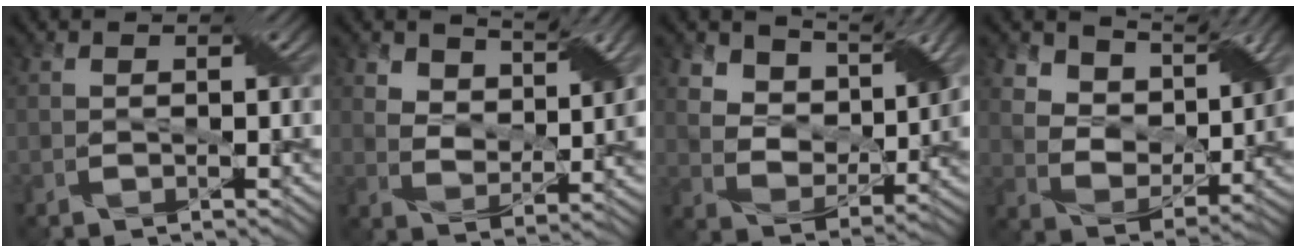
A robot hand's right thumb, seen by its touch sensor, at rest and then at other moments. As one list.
[{"total": 5.5, "force": [4.3, 2.4, 2.6], "torque": [-0.046, -0.003, 0.077]}, {"total": 7.5, "force": [5.9, 3.6, 2.9], "torque": [-0.066, -0.004, 0.102]}, {"total": 8.3, "force": [6.6, 4.2, 2.9], "torque": [-0.075, -0.014, 0.124]}]